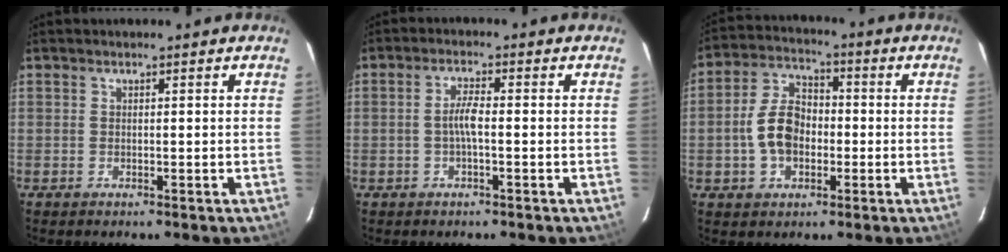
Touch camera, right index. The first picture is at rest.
{"total": 3.1, "force": [-0.7, 0.4, 3.0], "torque": [-0.059, 0.006, -0.012]}
{"total": 9.4, "force": [-1.7, 6.4, 6.7], "torque": [-0.132, 0.023, -0.025]}